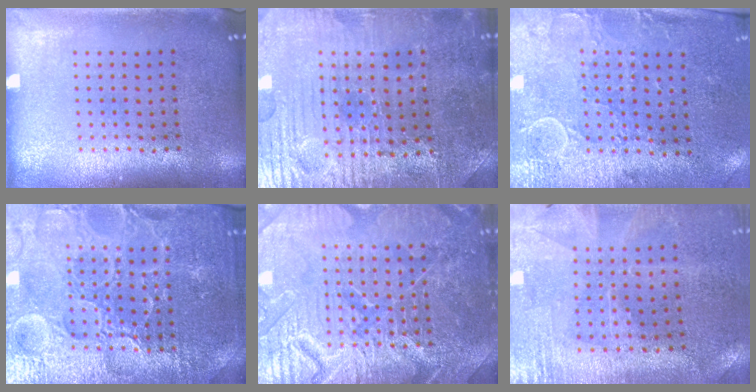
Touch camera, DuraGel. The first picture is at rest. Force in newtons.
{"total": 3.7, "press": 3.7, "slide": 0.5}
{"total": 2.9, "press": 2.4, "slide": 1.7}
{"total": 5.1, "press": 4.8, "slide": 1.8}
{"total": 7.9, "press": 7.8, "slide": 1.0}
{"total": 0.7, "press": 0.6, "slide": 0.3}